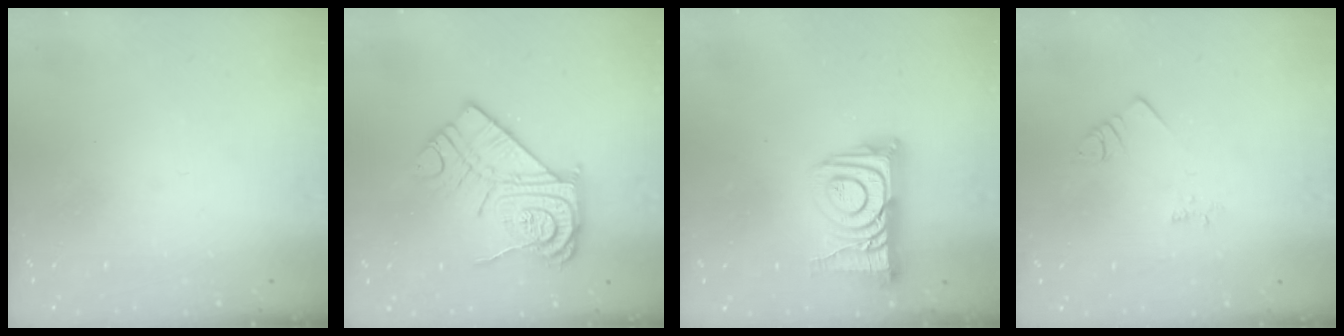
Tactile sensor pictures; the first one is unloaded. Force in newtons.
{"total": 17.3, "press": 17.2, "slide": 1.3}
{"total": 14.1, "press": 14.1, "slide": 1.1}
{"total": 2.5, "press": 2.5, "slide": 0.5}